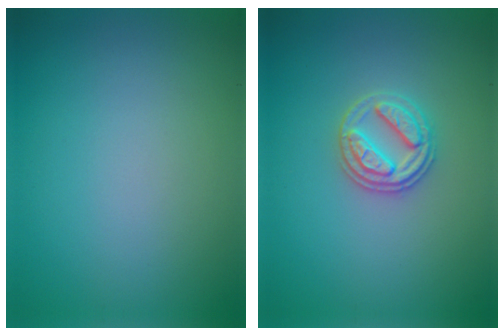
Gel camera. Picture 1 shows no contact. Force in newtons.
{"total": 2.8, "press": 2.7, "slide": 0.8}